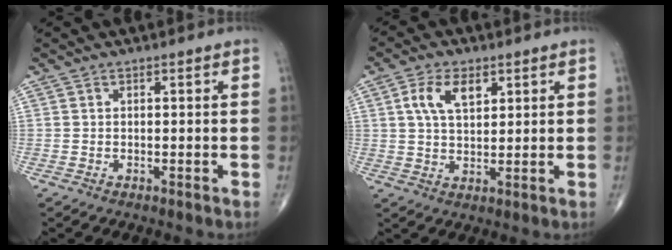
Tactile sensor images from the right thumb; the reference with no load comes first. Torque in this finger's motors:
{"motor_torque": [0.08, 0.09, 0.56, 0.43, 0.10]}